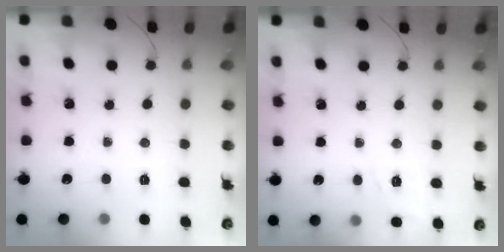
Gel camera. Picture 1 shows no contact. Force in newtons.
{"total": 2.4, "press": 1.8, "slide": 1.5}